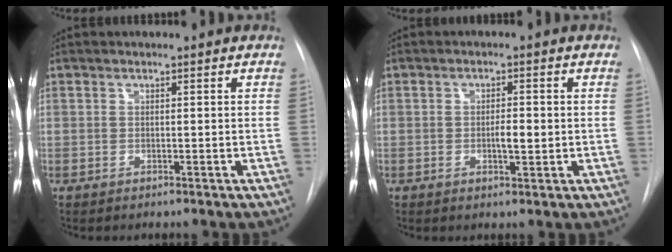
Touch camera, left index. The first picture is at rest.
{"total": 2.9, "force": [-1.4, 0.6, 2.5], "torque": [-0.042, -0.005, -0.018]}